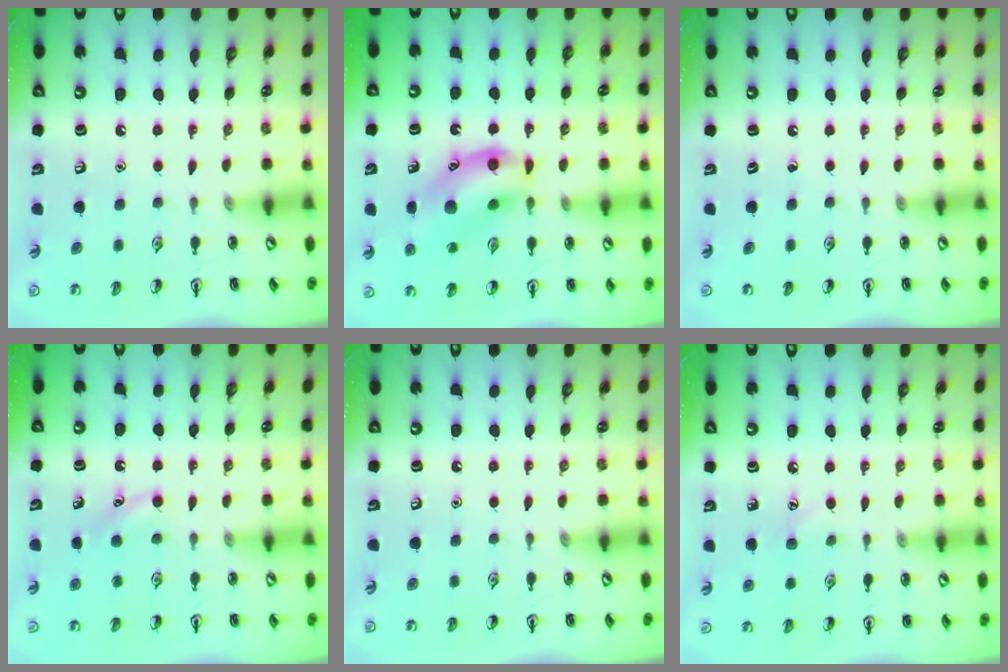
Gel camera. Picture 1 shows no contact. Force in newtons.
{"total": 14.9, "press": 14.6, "slide": 3.0}
{"total": 0.0}
{"total": 4.4, "press": 4.2, "slide": 1.3}
{"total": 0.0}
{"total": 4.4, "press": 4.2, "slide": 1.3}